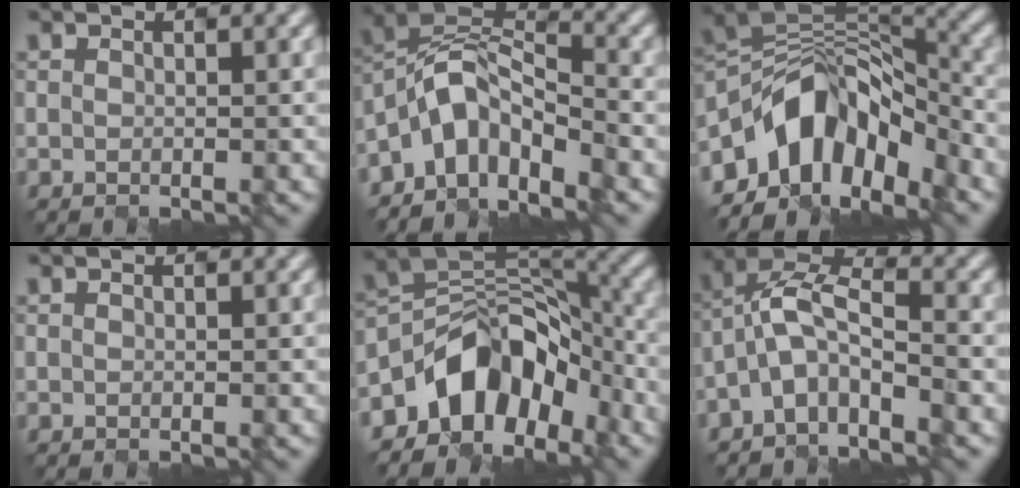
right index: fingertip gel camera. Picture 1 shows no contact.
{"total": 5.9, "force": [-4.2, 2.5, 3.2], "torque": [-0.046, 0.011, -0.089]}
{"total": 8.8, "force": [-5.4, 4.9, 5.1], "torque": [-0.062, 0.011, -0.095]}
{"total": 0.0}
{"total": 7.0, "force": [-4.8, 4.2, 3.0], "torque": [-0.017, 0.009, -0.085]}
{"total": 5.2, "force": [-2.7, 1.8, 4.0], "torque": [-0.082, 0.017, -0.054]}